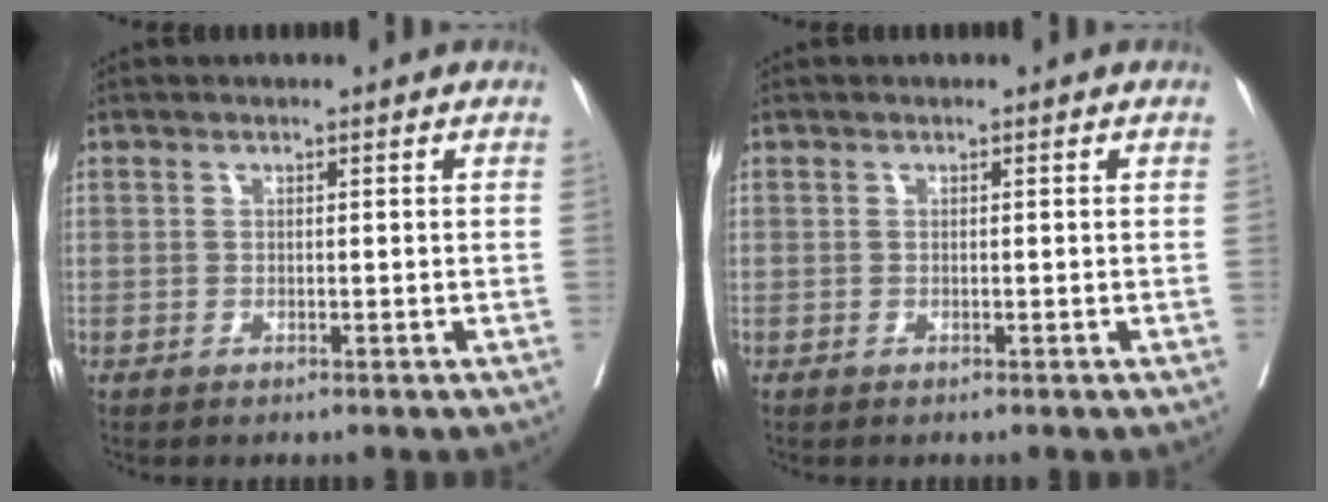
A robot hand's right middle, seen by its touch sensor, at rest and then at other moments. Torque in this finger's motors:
{"motor_torque": [0.18, -0.04, 0.13, 0.00]}